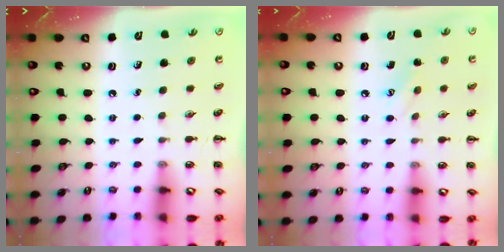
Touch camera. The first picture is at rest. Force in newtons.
{"total": 6.6, "press": 6.4, "slide": 1.7}